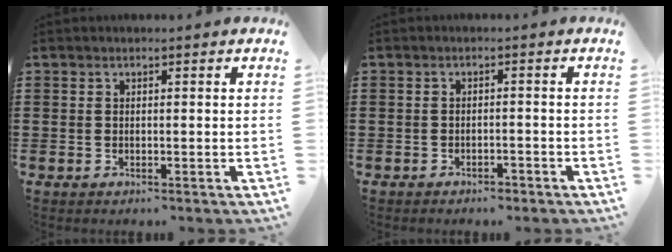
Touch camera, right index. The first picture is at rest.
{"total": 1.5, "force": [-1.4, 0.4, 0.0], "torque": [-0.006, 0.004, -0.032]}